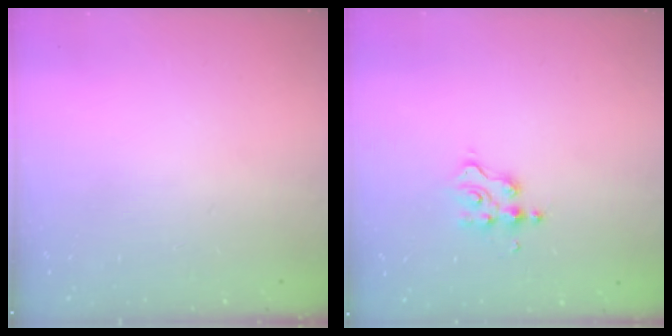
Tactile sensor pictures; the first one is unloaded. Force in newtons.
{"total": 3.4, "press": 3.4, "slide": 0.2}